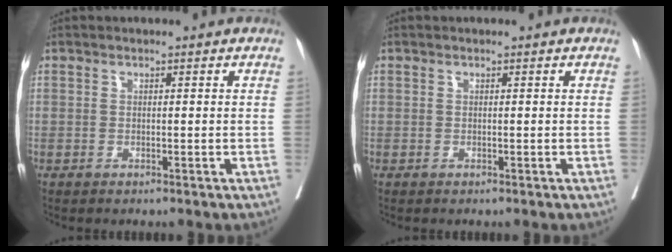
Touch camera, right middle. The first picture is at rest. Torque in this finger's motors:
{"motor_torque": [0.00, 0.00, 0.00, 0.00]}